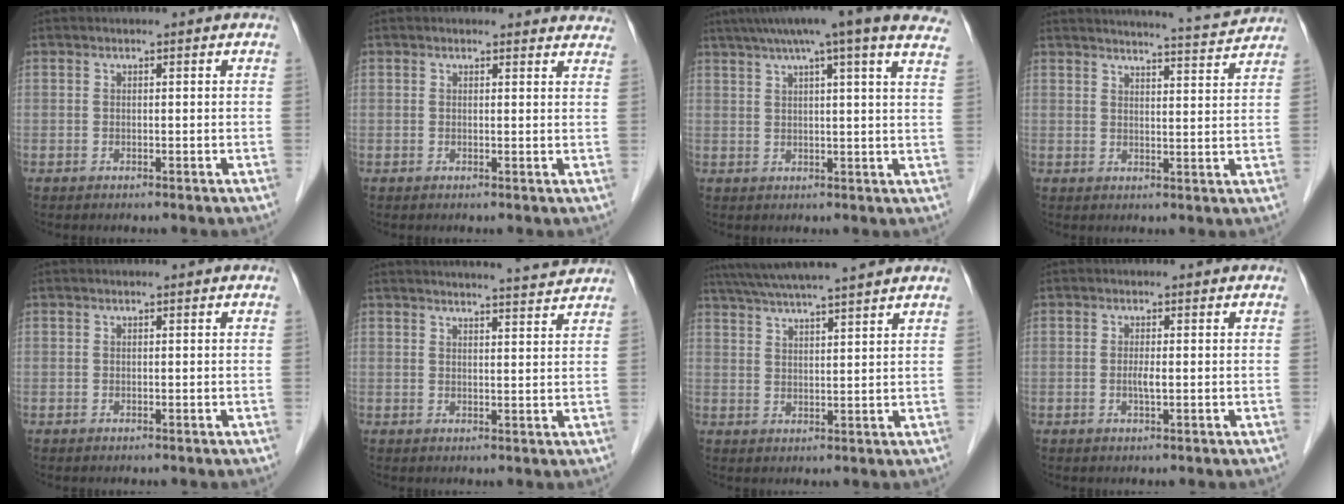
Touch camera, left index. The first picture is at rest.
{"total": 4.9, "force": [4.7, 1.4, 0.1], "torque": [0.016, -0.010, 0.025]}
{"total": 19.9, "force": [15.4, 0.3, 12.5], "torque": [-0.197, 0.029, 0.188]}
{"total": 9.0, "force": [8.9, -0.7, 1.7], "torque": [-0.036, -0.008, 0.109]}
{"total": 0.0}
{"total": 8.0, "force": [7.8, -0.7, 1.7], "torque": [-0.031, 0.002, 0.092]}
{"total": 13.2, "force": [11.6, -0.3, 6.3], "torque": [-0.114, 0.031, 0.171]}
{"total": 1.4, "force": [-0.2, 0.1, 1.3], "torque": [-0.029, -0.003, -0.004]}